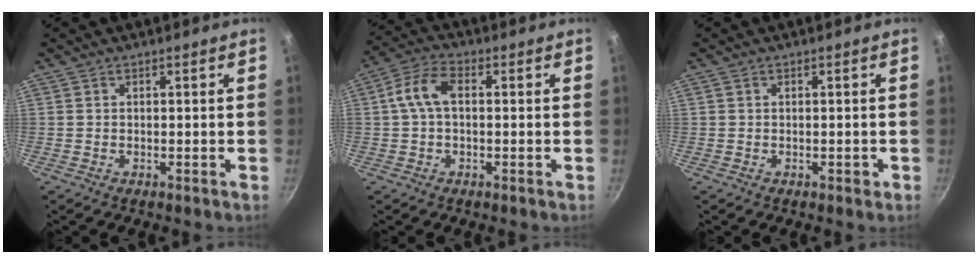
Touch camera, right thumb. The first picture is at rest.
{"total": 7.0, "force": [0.7, 4.0, 5.7], "torque": [-0.121, 0.025, 0.003]}
{"total": 1.1, "force": [-0.2, 0.8, 0.8], "torque": [-0.003, 0.003, -0.002]}